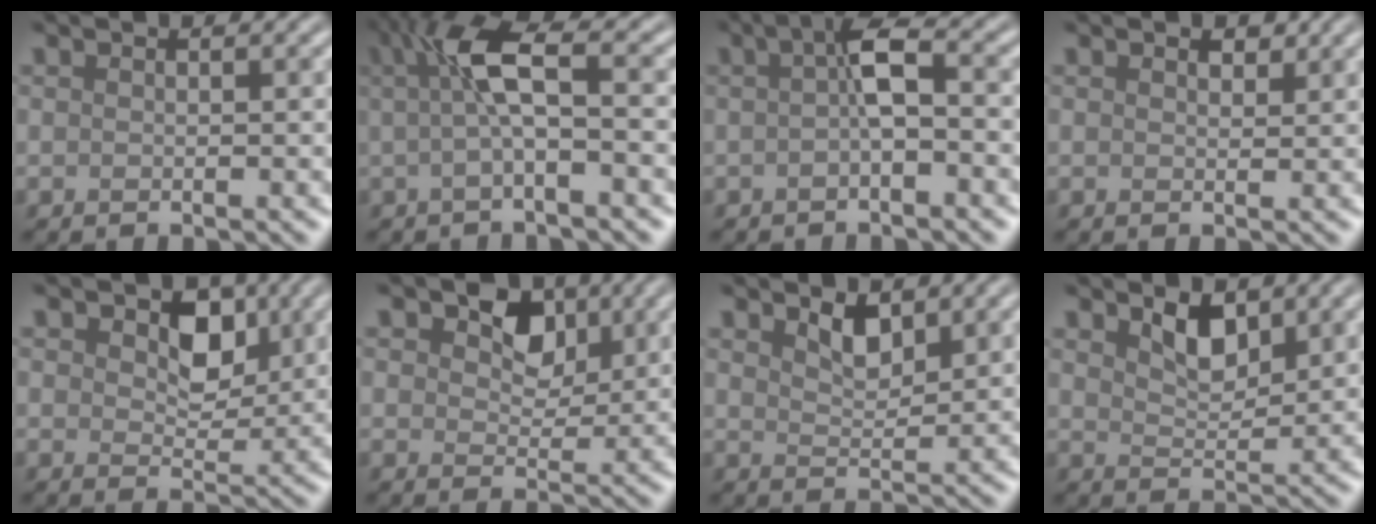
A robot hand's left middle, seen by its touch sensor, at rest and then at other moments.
{"total": 4.7, "force": [0.8, 0.9, 4.5], "torque": [-0.092, 0.015, 0.014]}
{"total": 3.0, "force": [0.0, 0.5, 2.9], "torque": [-0.054, 0.014, 0.000]}
{"total": 1.2, "force": [1.1, 0.2, 0.3], "torque": [-0.005, 0.004, 0.021]}
{"total": 3.8, "force": [1.6, 2.5, 2.3], "torque": [-0.044, 0.001, 0.026]}
{"total": 4.1, "force": [2.1, 2.7, 2.2], "torque": [-0.040, 0.005, 0.026]}
{"total": 2.1, "force": [1.8, 0.6, 0.8], "torque": [-0.021, 0.000, 0.038]}
{"total": 2.7, "force": [2.1, 1.0, 1.4], "torque": [-0.035, 0.000, 0.041]}